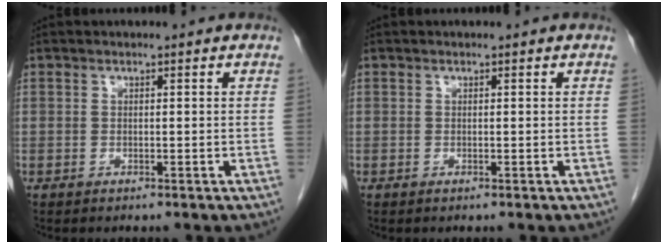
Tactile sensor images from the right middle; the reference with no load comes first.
{"total": 0.0}